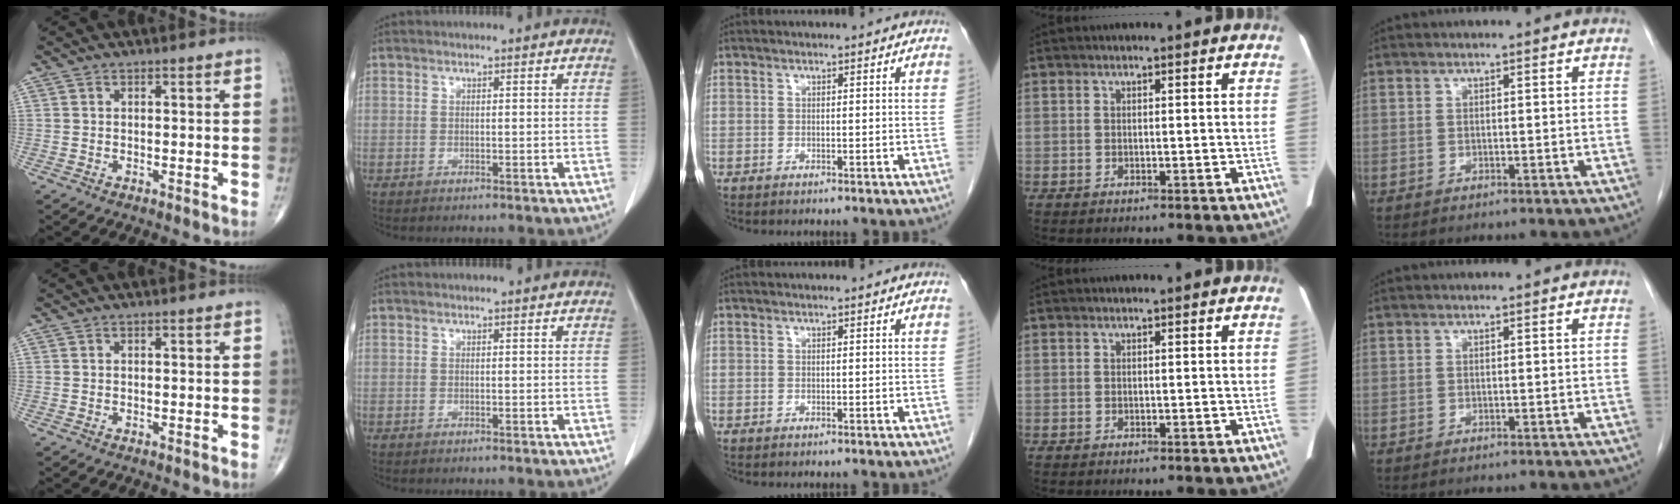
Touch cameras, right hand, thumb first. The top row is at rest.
{}